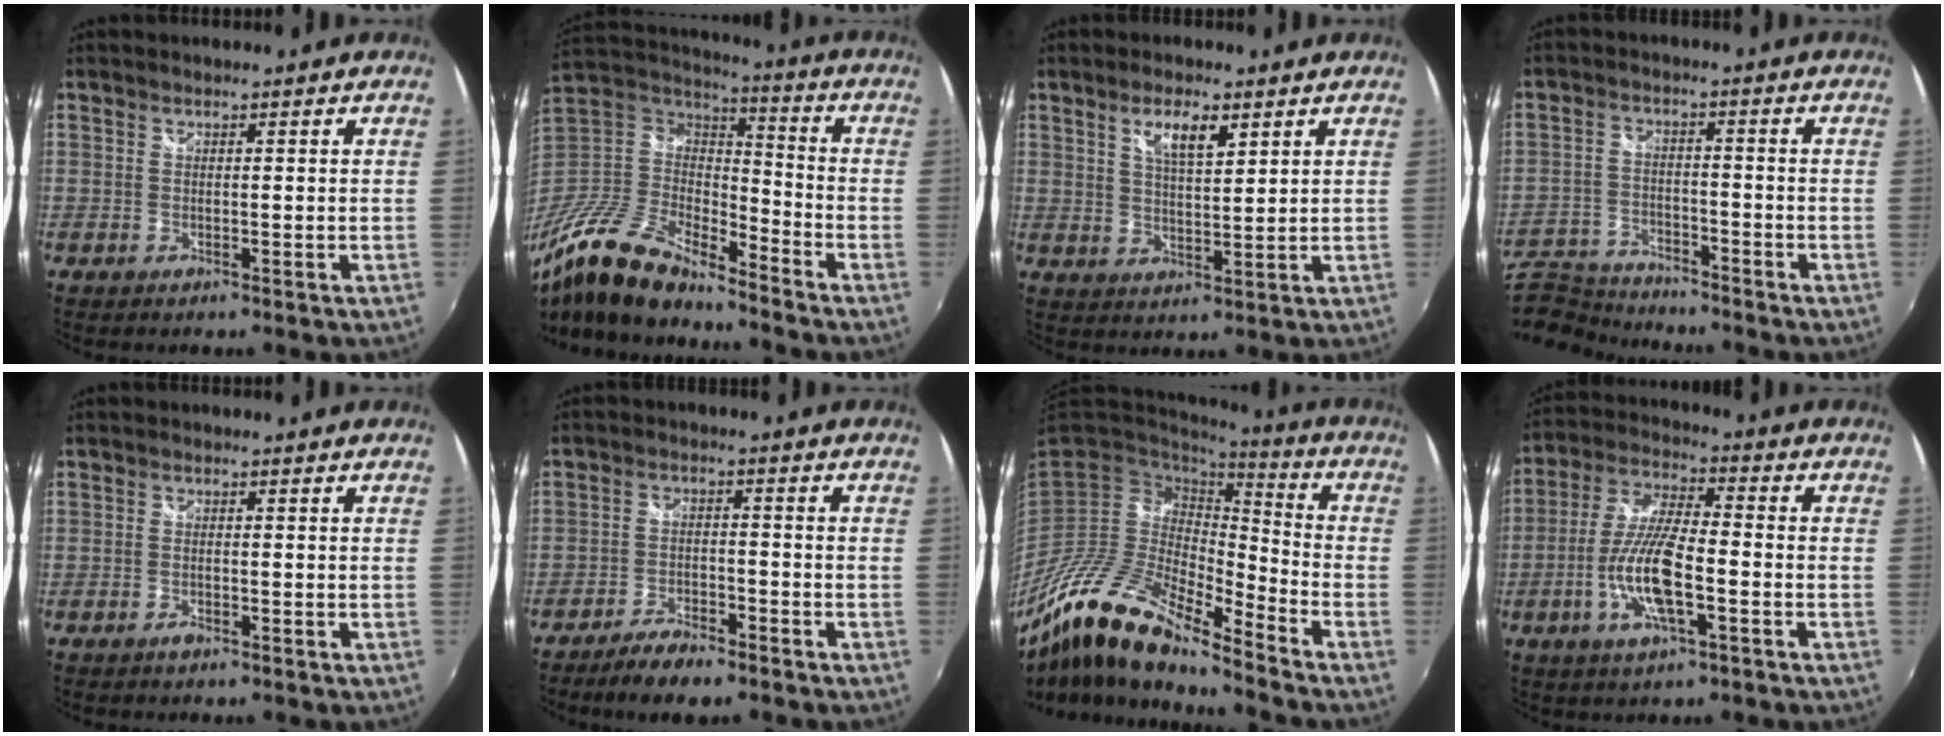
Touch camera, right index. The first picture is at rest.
{"total": 18.7, "force": [-14.4, 6.6, 9.8], "torque": [-0.218, -0.021, -0.283]}
{"total": 5.6, "force": [3.1, 1.8, 4.4], "torque": [-0.078, 0.003, 0.055]}
{"total": 10.8, "force": [-9.6, 3.9, 2.9], "torque": [-0.090, -0.007, -0.170]}
{"total": 1.0, "force": [-0.8, 0.3, 0.6], "torque": [-0.013, -0.001, -0.014]}
{"total": 8.3, "force": [-6.8, 2.4, 4.2], "torque": [-0.103, -0.008, -0.118]}
{"total": 17.5, "force": [-13.2, 4.0, 10.9], "torque": [-0.203, -0.025, -0.263]}
{"total": 11.9, "force": [-3.9, 2.8, 10.9], "torque": [-0.227, -0.002, -0.075]}